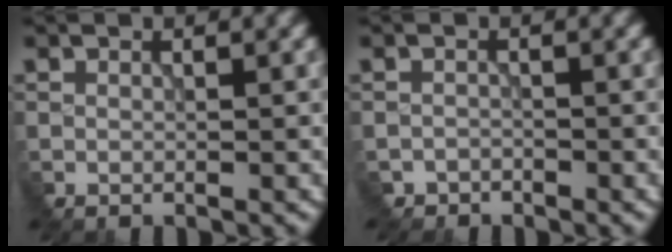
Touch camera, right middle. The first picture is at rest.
{"total": 1.5, "force": [-1.0, 0.2, -1.0], "torque": [0.027, -0.002, -0.022]}